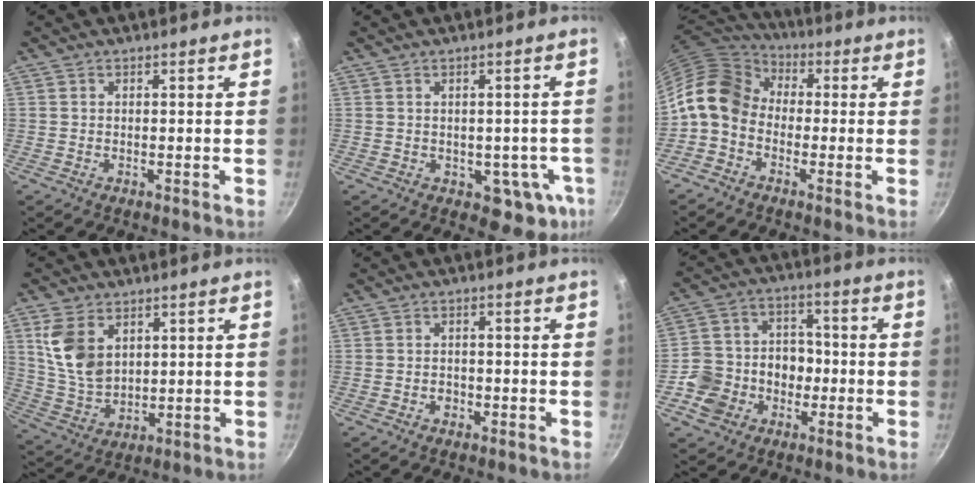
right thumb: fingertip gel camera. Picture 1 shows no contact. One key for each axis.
{"total": 8.1, "fx": -1.9, "fy": 5.2, "fz": 5.9, "tx": -0.024, "ty": 0.016, "tz": -0.015}
{"total": 12.1, "fx": -0.8, "fy": 9.5, "fz": 7.6, "tx": -0.120, "ty": 0.041, "tz": -0.040}
{"total": 10.6, "fx": 4.0, "fy": 6.9, "fz": 7.0, "tx": -0.122, "ty": -0.026, "tz": 0.092}
{"total": 2.0, "fx": -0.9, "fy": 1.6, "fz": 0.9, "tx": -0.010, "ty": 0.010, "tz": -0.012}
{"total": 12.0, "fx": -3.8, "fy": 10.3, "fz": 5.0, "tx": -0.058, "ty": 0.044, "tz": -0.070}